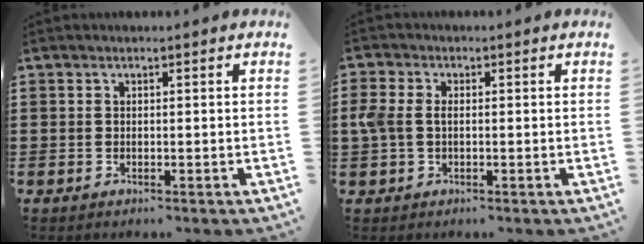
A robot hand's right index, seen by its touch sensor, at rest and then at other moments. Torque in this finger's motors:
{"motor_torque": [0.66, -0.30, 0.27, 0.11]}